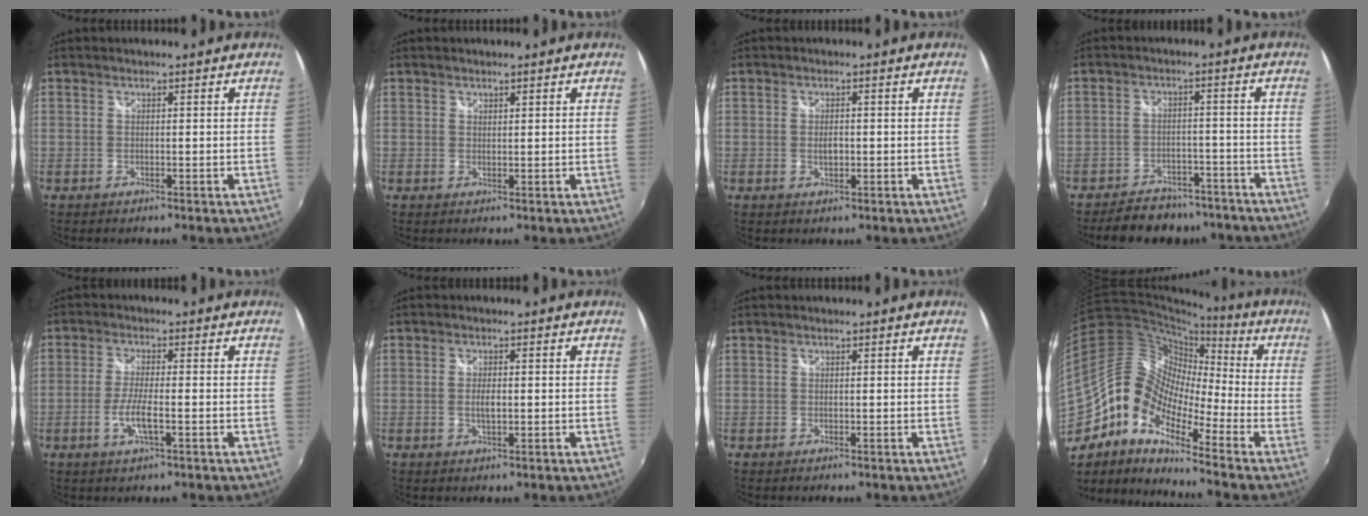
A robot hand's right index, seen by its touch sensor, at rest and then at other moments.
{"total": 0.7, "force": [0.6, 0.3, 0.1], "torque": [-0.002, 0.000, 0.010]}
{"total": 1.9, "force": [-0.2, 1.1, 1.6], "torque": [-0.025, 0.000, -0.005]}
{"total": 12.4, "force": [-10.2, 6.1, 3.4], "torque": [-0.085, 0.023, -0.127]}
{"total": 5.0, "force": [-1.8, 0.8, 4.6], "torque": [-0.096, -0.007, -0.035]}
{"total": 2.3, "force": [-0.3, 0.9, 2.1], "torque": [-0.037, -0.002, -0.004]}
{"total": 0.0}
{"total": 14.3, "force": [-6.6, 7.5, 10.3], "torque": [-0.177, 0.013, -0.149]}